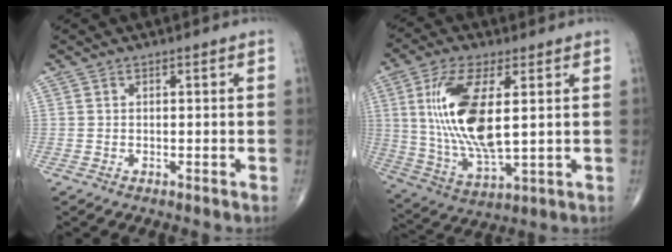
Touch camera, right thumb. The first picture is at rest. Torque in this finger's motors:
{"motor_torque": [0.78, 4.12, 1.86, 0.71, 0.67]}